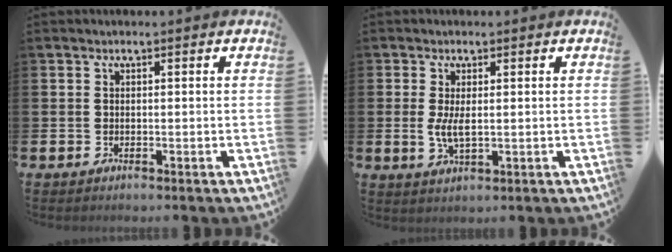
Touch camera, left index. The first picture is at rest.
{"total": 3.0, "force": [0.4, 1.1, 2.8], "torque": [-0.053, 0.002, 0.006]}